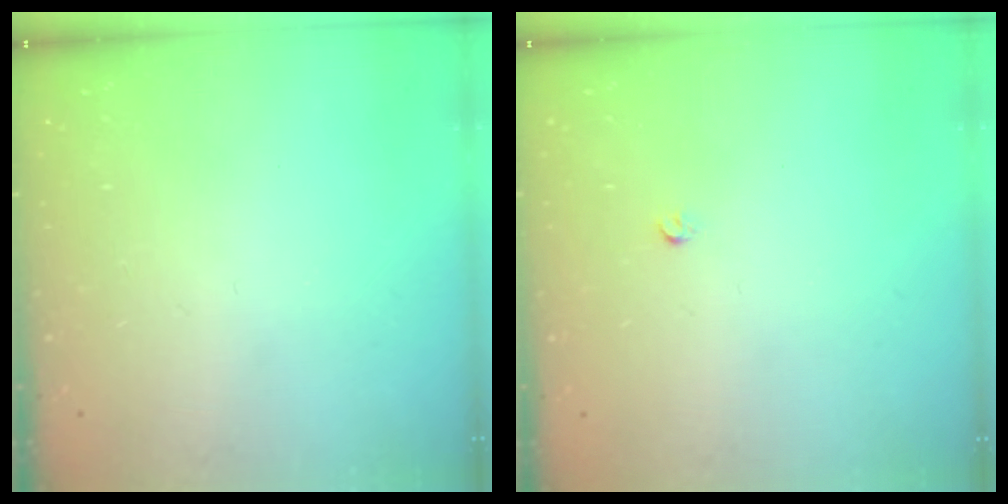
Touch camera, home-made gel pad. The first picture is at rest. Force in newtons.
{"total": 2.6, "press": 2.5, "slide": 0.4}